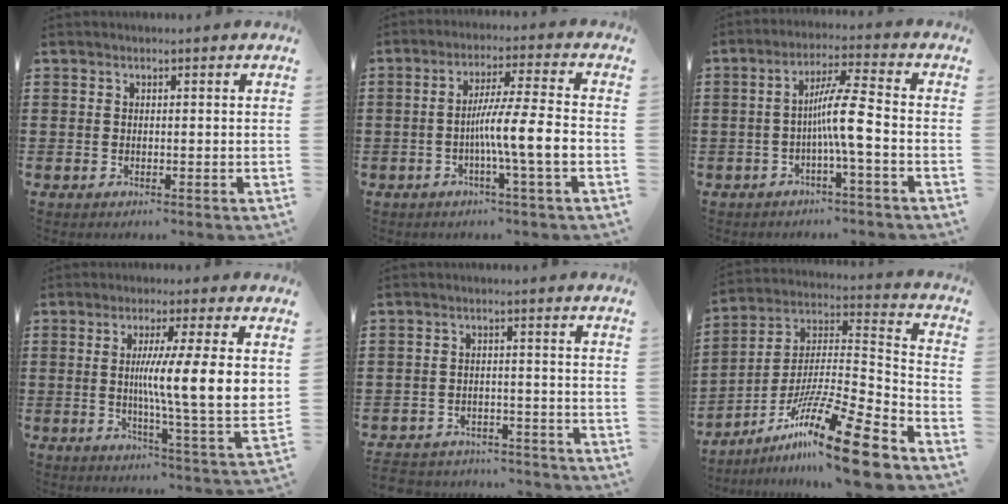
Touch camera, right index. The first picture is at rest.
{"total": 8.5, "force": [-2.2, 0.0, 8.2], "torque": [-0.139, -0.004, -0.041]}
{"total": 7.7, "force": [-1.6, 0.4, 7.5], "torque": [-0.132, 0.002, -0.034]}
{"total": 10.6, "force": [1.9, 0.7, 10.4], "torque": [-0.185, -0.012, 0.028]}
{"total": 3.4, "force": [-3.4, 0.5, -0.1], "torque": [-0.005, 0.002, -0.072]}
{"total": 17.7, "force": [-12.6, 1.3, 12.4], "torque": [-0.212, 0.033, -0.226]}